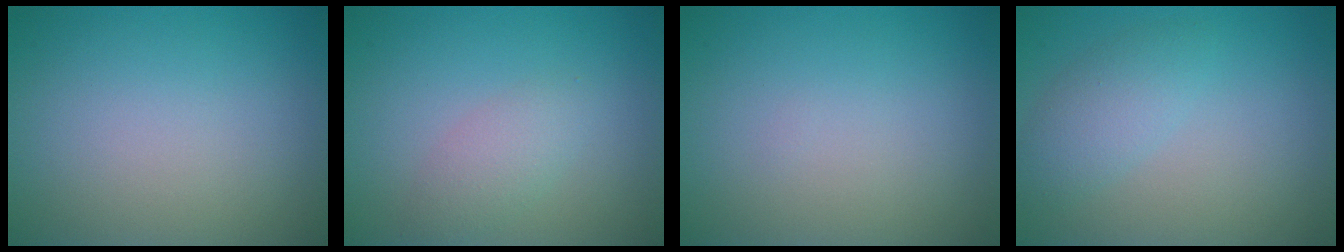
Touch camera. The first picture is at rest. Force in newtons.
{"total": 2.0, "press": 2.0, "slide": 0.1}
{"total": 0.0}
{"total": 2.5, "press": 2.5, "slide": 0.1}